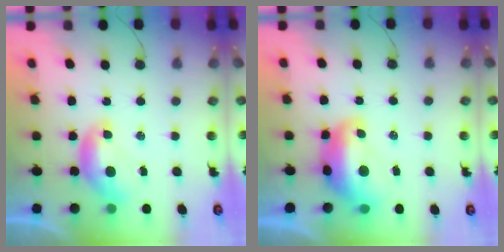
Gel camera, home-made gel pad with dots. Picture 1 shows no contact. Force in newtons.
{"total": 3.9, "press": 3.8, "slide": 0.8}